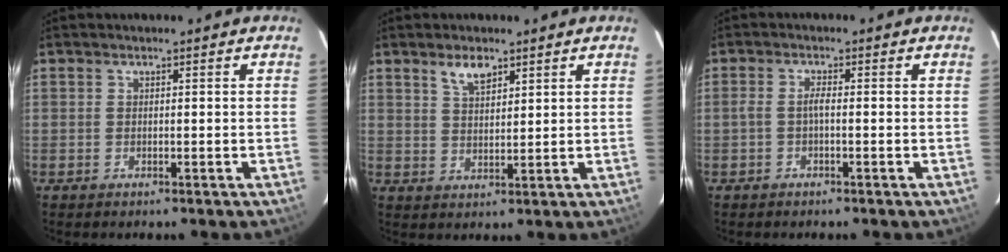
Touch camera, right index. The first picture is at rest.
{"total": 4.0, "force": [2.8, 1.7, 2.4], "torque": [-0.042, 0.004, 0.052]}
{"total": 1.6, "force": [-0.6, 0.1, 1.5], "torque": [-0.031, 0.004, -0.013]}